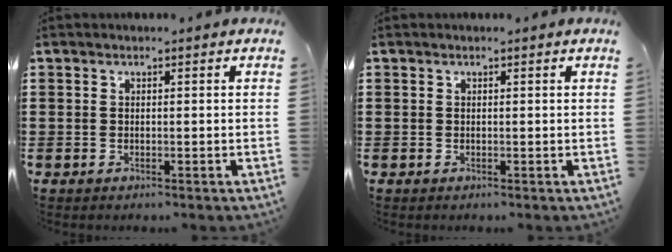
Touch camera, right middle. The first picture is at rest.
{"total": 0.0}